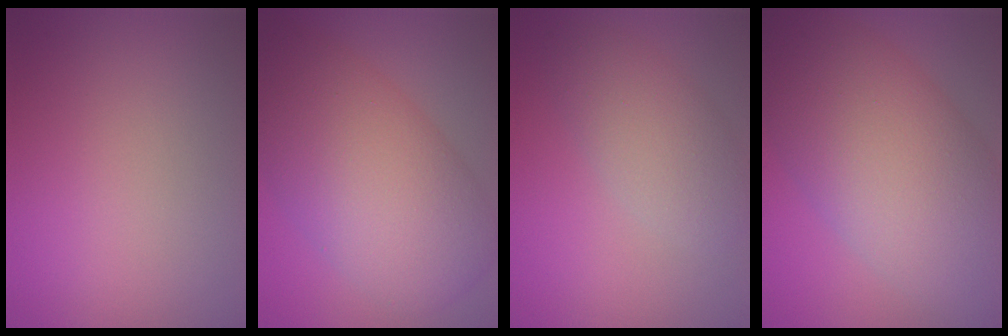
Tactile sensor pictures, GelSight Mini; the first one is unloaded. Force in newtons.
{"total": 10.8, "press": 10.8, "slide": 0.3}
{"total": 4.0, "press": 3.9, "slide": 0.1}
{"total": 12.7, "press": 12.7, "slide": 0.2}